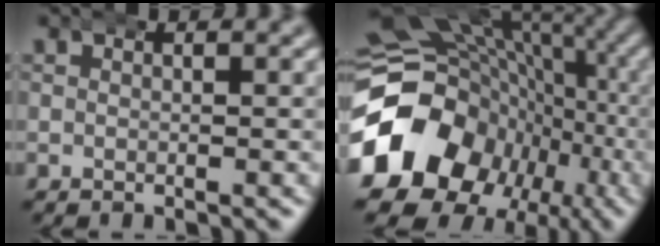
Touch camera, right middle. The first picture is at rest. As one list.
[{"total": 20.1, "force": [-5.1, 16.5, 10.3], "torque": [-0.186, -0.052, -0.079]}]